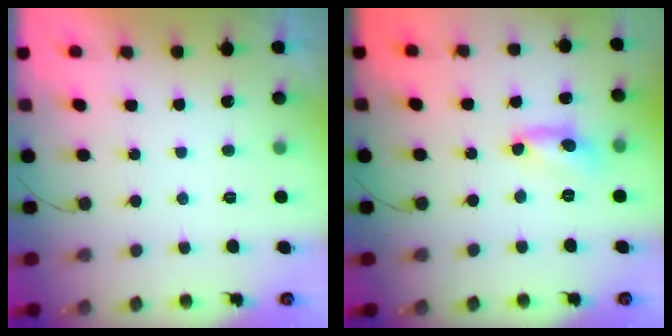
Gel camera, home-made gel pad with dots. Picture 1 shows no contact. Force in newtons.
{"total": 6.8, "press": 6.8, "slide": 0.4}